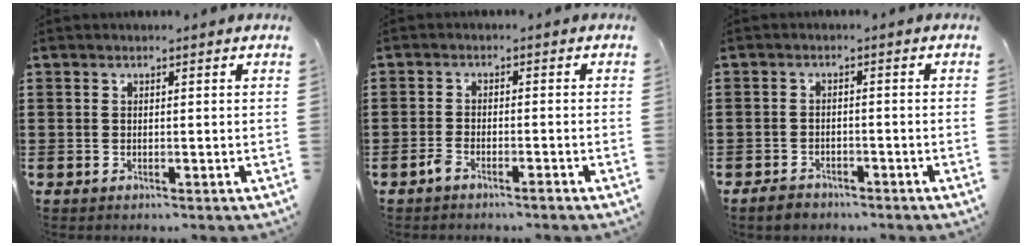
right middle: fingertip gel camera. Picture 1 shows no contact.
{"total": 2.0, "force": [-1.6, 0.2, 1.1], "torque": [-0.028, -0.003, -0.032]}
{"total": 2.2, "force": [-2.0, 0.9, 0.4], "torque": [-0.012, 0.006, -0.042]}